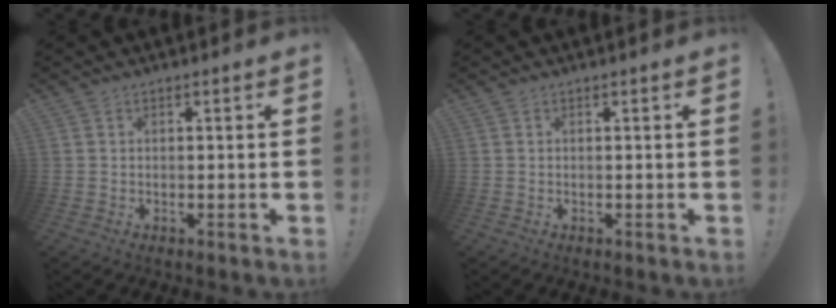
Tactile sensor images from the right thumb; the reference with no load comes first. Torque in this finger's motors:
{"motor_torque": [0.00, -0.01, 0.00, 0.00, 0.01]}